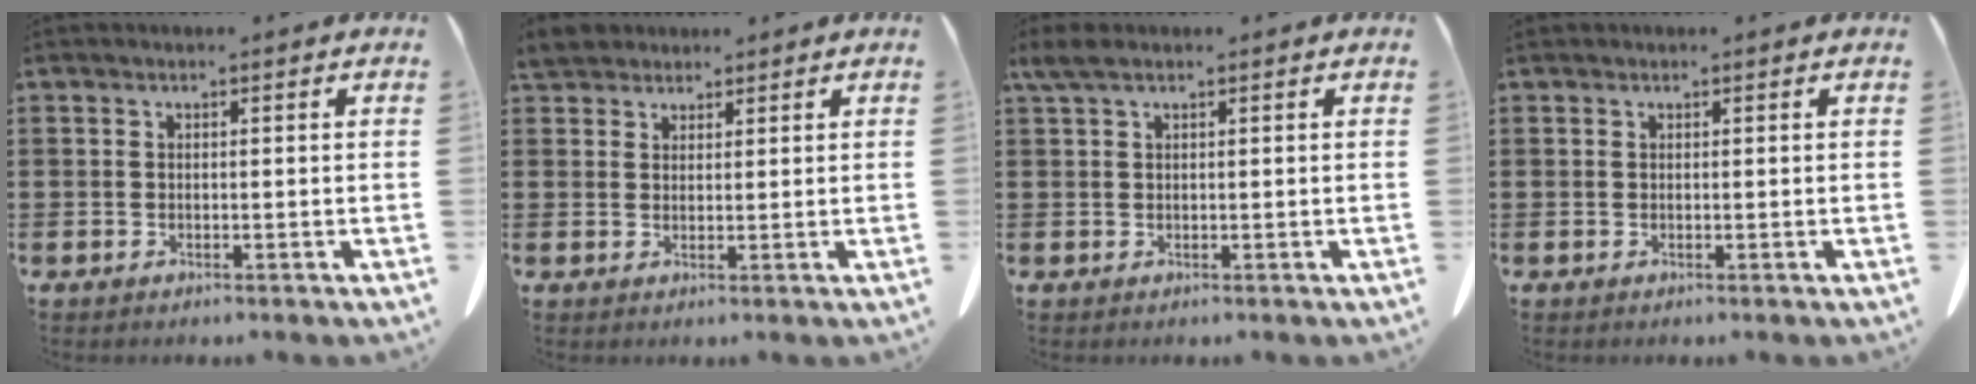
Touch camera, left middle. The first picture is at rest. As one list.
[{"total": 3.5, "force": [3.2, 1.3, 0.7], "torque": [-0.025, 0.002, 0.063]}, {"total": 2.0, "force": [1.2, 0.6, 1.5], "torque": [-0.033, 0.004, 0.021]}, {"total": 0.0}]